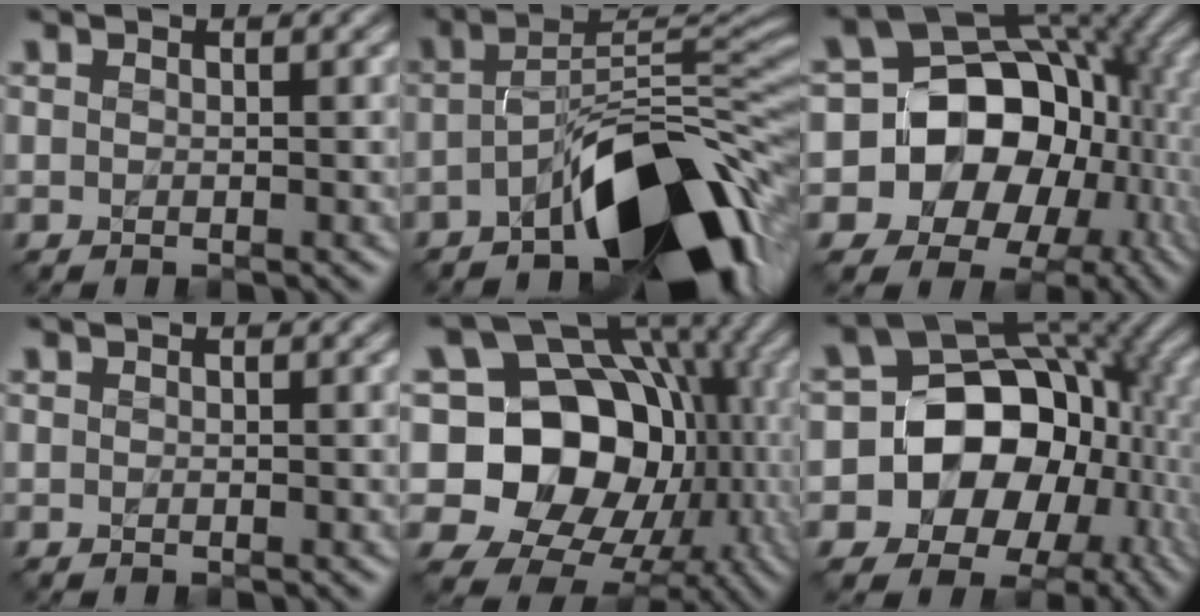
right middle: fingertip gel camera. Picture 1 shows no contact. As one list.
[{"total": 11.2, "force": [-6.0, 4.1, 8.6], "torque": [-0.122, 0.008, -0.107]}, {"total": 16.5, "force": [-3.7, 14.0, 7.9], "torque": [-0.129, 0.004, -0.071]}, {"total": 0.0}, {"total": 16.2, "force": [-0.1, 13.3, 9.2], "torque": [-0.137, 0.005, 0.001]}, {"total": 14.7, "force": [-3.0, 12.1, 7.8], "torque": [-0.117, -0.003, -0.067]}]